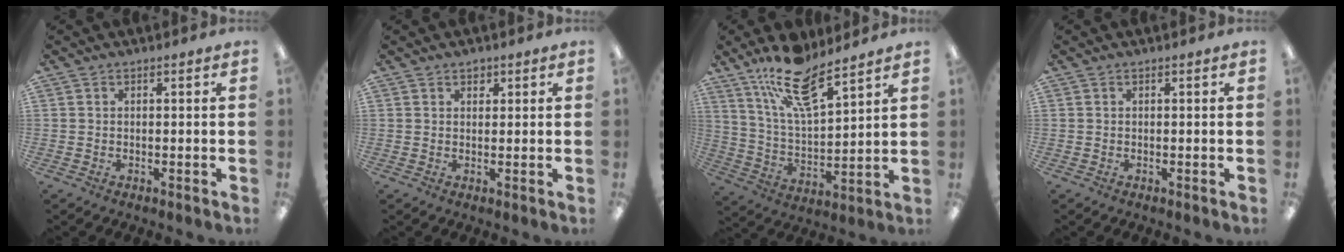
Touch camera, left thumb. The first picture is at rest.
{"total": 1.6, "force": [1.2, 1.0, 0.5], "torque": [0.006, -0.006, 0.019]}
{"total": 15.5, "force": [11.3, 4.9, 9.4], "torque": [-0.177, -0.052, 0.197]}
{"total": 0.0}